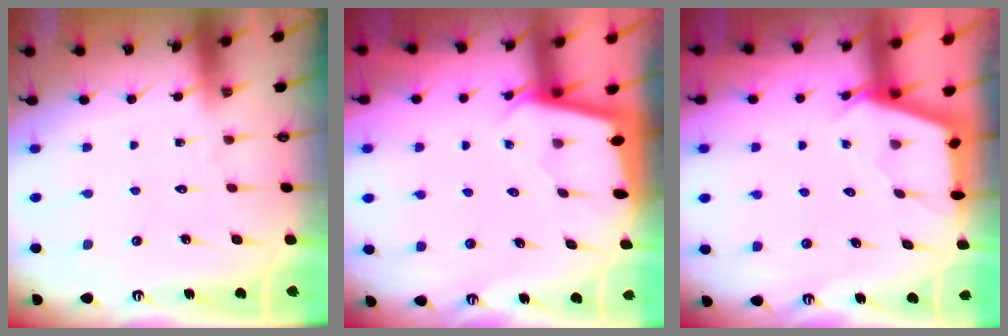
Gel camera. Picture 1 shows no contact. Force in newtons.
{"total": 1.9, "press": 1.9, "slide": 0.1}
{"total": 2.7, "press": 2.7, "slide": 0.3}